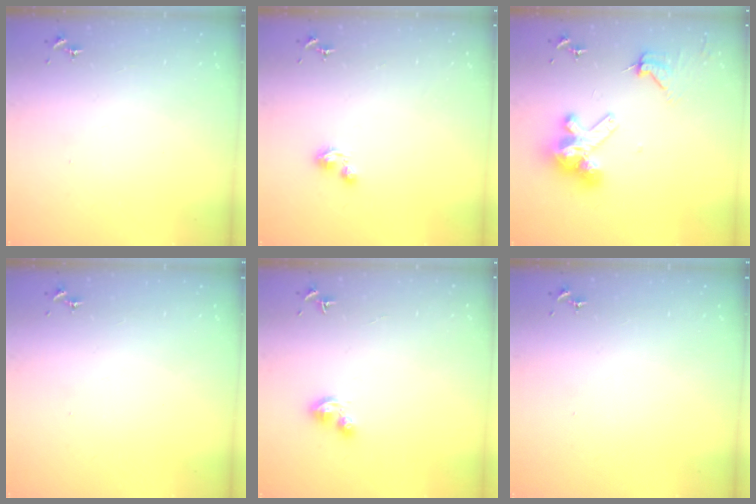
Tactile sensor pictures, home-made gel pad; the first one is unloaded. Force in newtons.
{"total": 2.3, "press": 2.3, "slide": 0.4}
{"total": 13.2, "press": 13.1, "slide": 1.5}
{"total": 0.0}
{"total": 6.6, "press": 6.6, "slide": 0.7}
{"total": 0.0}